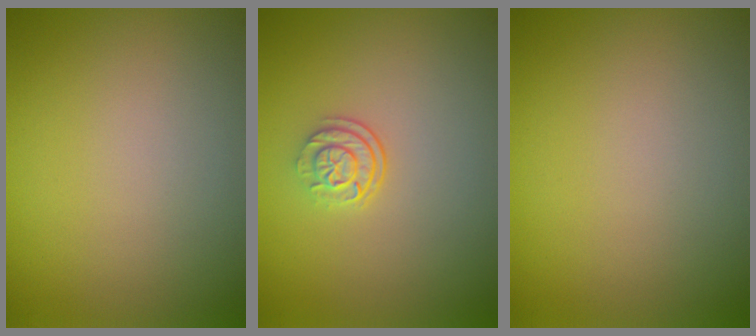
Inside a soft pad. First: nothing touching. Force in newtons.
{"total": 2.3, "press": 1.7, "slide": 1.5}
{"total": 0.0}